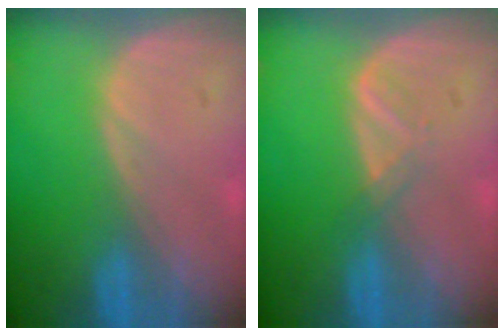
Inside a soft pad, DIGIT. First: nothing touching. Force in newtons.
{"total": 1.8, "press": 1.7, "slide": 0.3}